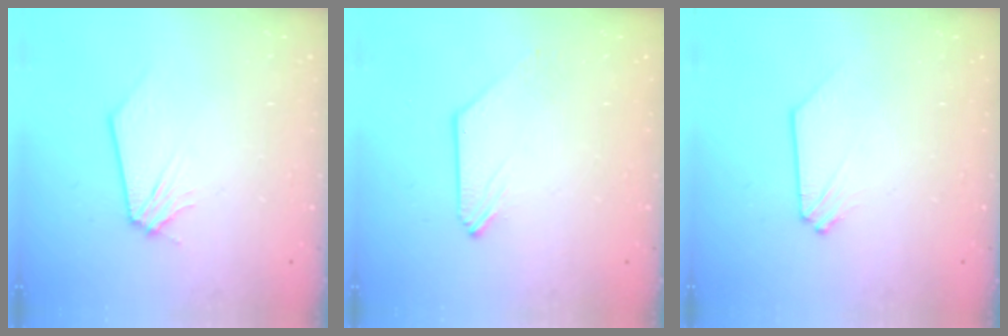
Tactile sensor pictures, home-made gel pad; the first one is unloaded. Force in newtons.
{"total": 0.0}
{"total": 0.0}